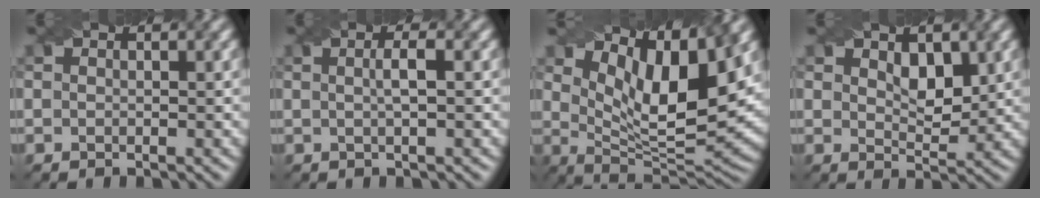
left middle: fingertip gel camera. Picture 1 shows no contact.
{"total": 1.9, "force": [0.1, 0.4, 1.8], "torque": [-0.026, 0.002, 0.000]}
{"total": 10.0, "force": [5.0, 3.3, 8.0], "torque": [-0.140, -0.008, 0.090]}
{"total": 2.7, "force": [1.4, 1.4, 1.8], "torque": [-0.032, -0.007, 0.028]}